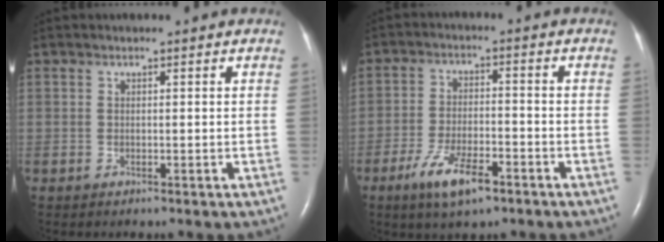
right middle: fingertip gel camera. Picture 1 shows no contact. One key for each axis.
{"total": 7.8, "fx": -4.7, "fy": 2.2, "fz": 5.8, "tx": -0.118, "ty": -0.010, "tz": -0.081}